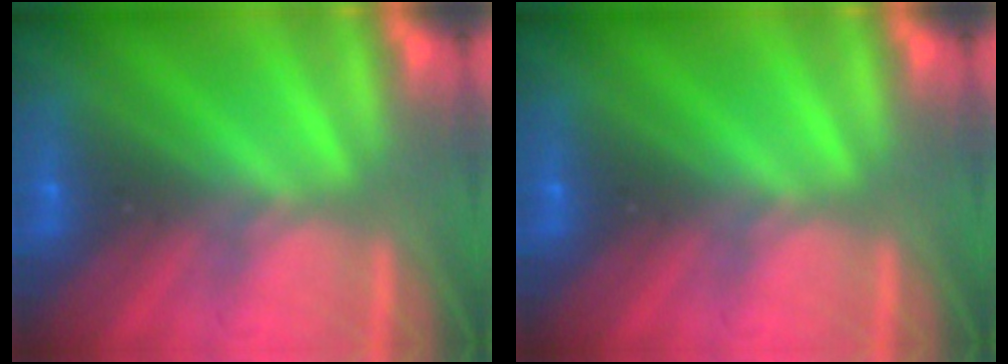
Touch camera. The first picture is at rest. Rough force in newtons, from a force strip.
{"total": 0.0}